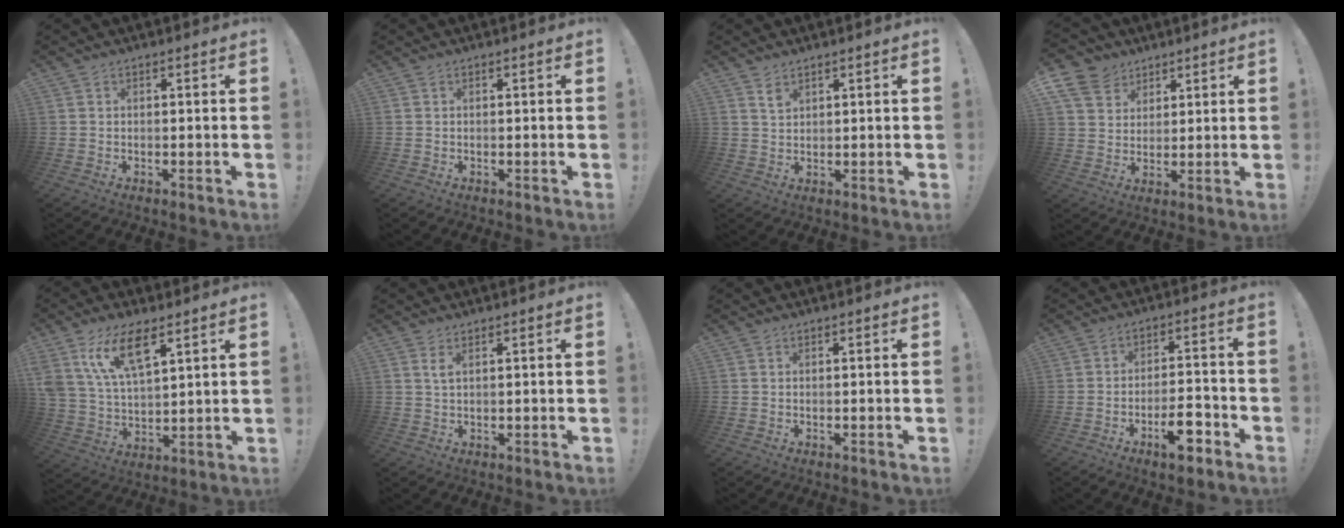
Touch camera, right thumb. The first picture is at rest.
{"total": 0.0}
{"total": 2.8, "force": [2.0, 1.5, 1.2], "torque": [-0.006, -0.016, 0.034]}
{"total": 9.9, "force": [6.1, 7.4, 2.6], "torque": [-0.053, -0.035, 0.123]}
{"total": 14.4, "force": [8.5, 6.3, 9.9], "torque": [-0.211, -0.030, 0.154]}
{"total": 1.9, "force": [0.9, 0.4, 1.7], "torque": [-0.032, -0.001, 0.014]}
{"total": 0.0}
{"total": 9.8, "force": [-5.6, 3.5, 7.3], "torque": [-0.111, 0.028, -0.099]}